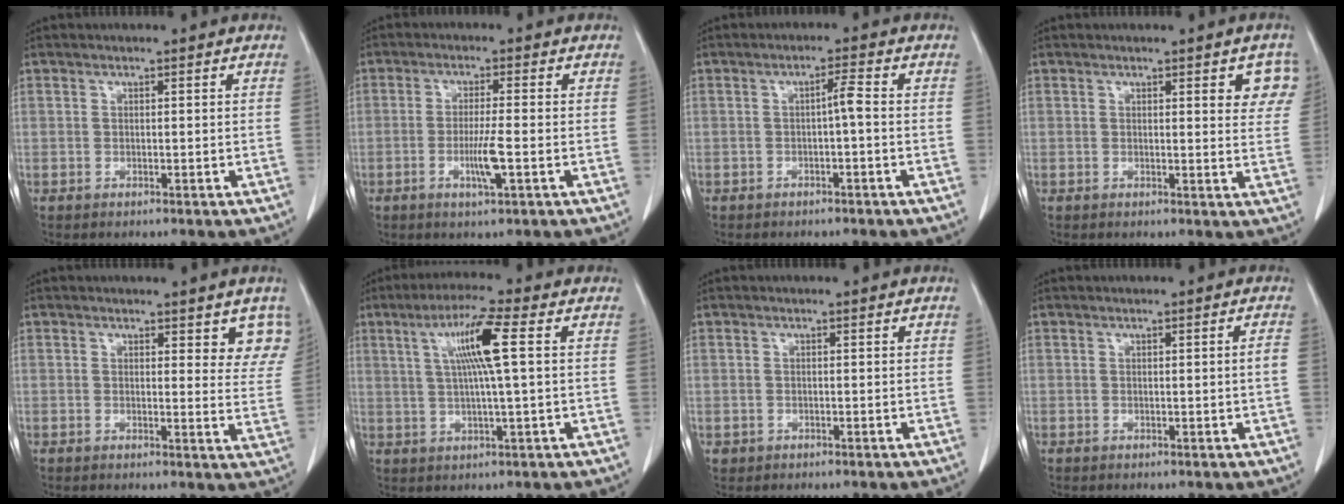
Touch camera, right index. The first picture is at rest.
{"total": 4.6, "force": [-1.4, -0.1, 4.4], "torque": [-0.085, -0.009, -0.024]}
{"total": 2.1, "force": [-0.4, 0.0, 2.0], "torque": [-0.034, 0.004, -0.007]}
{"total": 5.1, "force": [2.2, 1.3, 4.4], "torque": [-0.038, -0.003, 0.018]}
{"total": 6.3, "force": [4.8, 2.3, 3.3], "torque": [-0.019, -0.023, 0.038]}
{"total": 8.4, "force": [2.1, -0.5, 8.1], "torque": [-0.148, 0.008, 0.038]}
{"total": 0.9, "force": [-0.3, 0.9, 0.0], "torque": [0.000, 0.005, -0.005]}
{"total": 1.2, "force": [-0.1, -0.3, 1.1], "torque": [-0.019, -0.001, 0.001]}